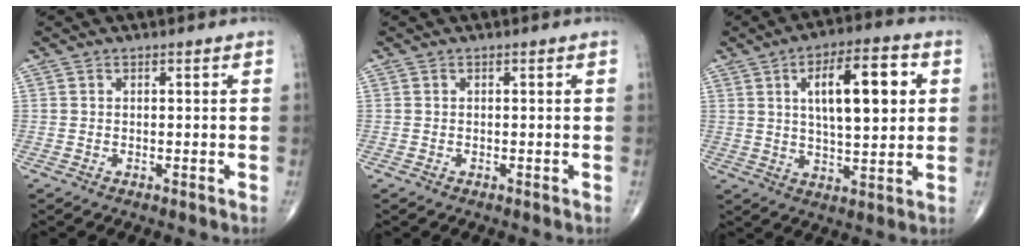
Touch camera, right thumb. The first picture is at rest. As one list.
[{"total": 0.0}, {"total": 14.4, "force": [3.7, 5.4, 12.9], "torque": [-0.180, -0.002, 0.056]}]